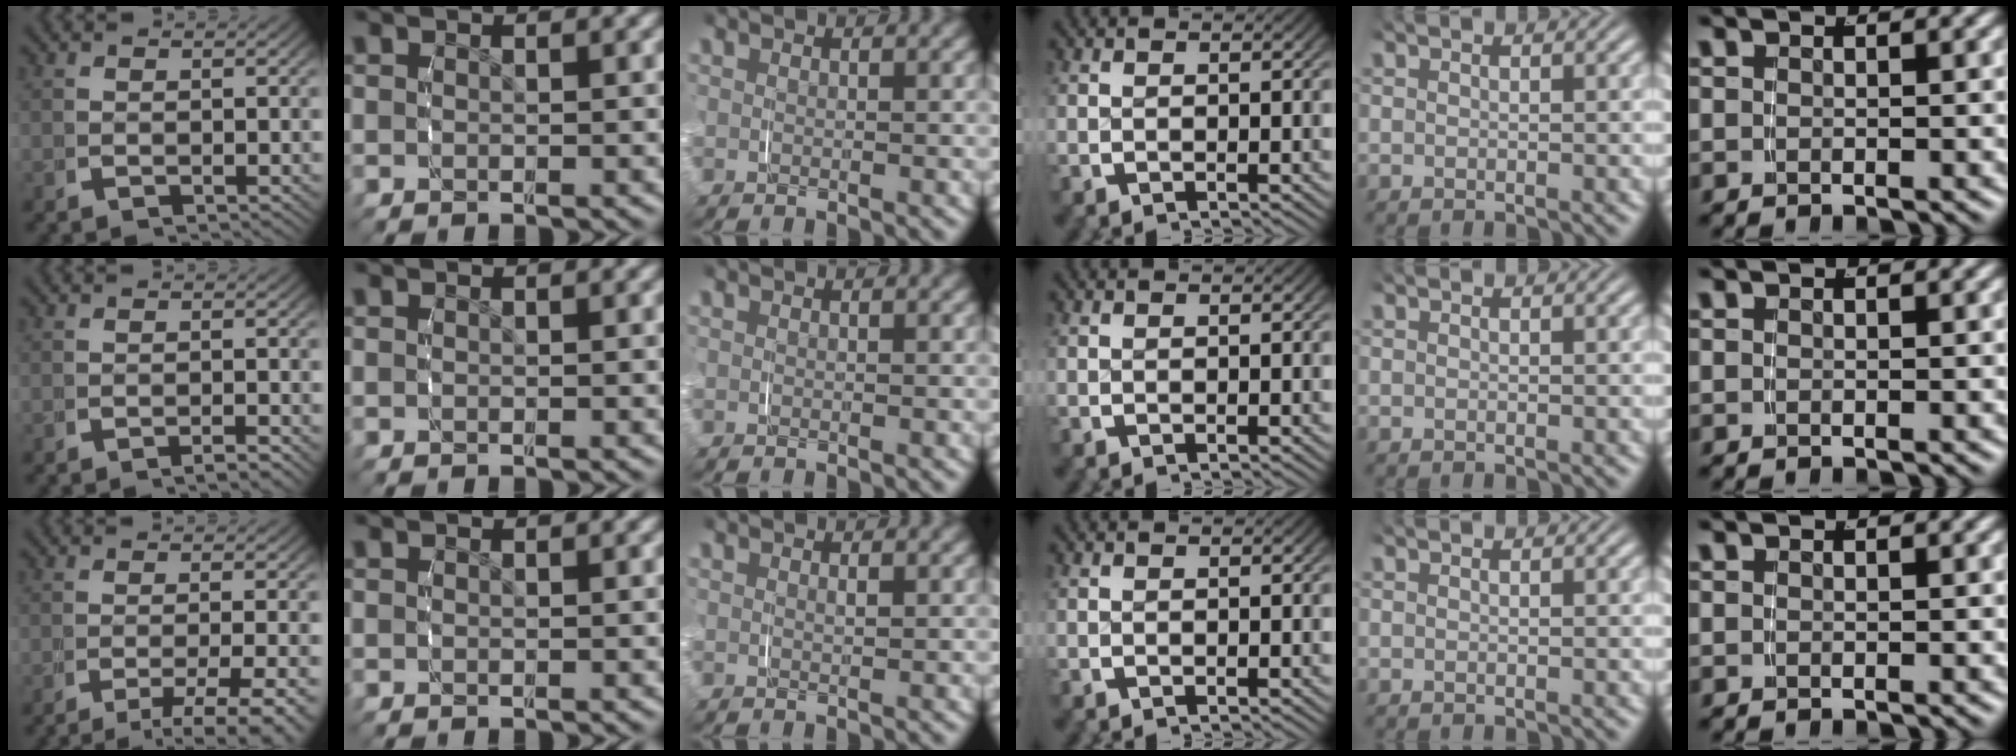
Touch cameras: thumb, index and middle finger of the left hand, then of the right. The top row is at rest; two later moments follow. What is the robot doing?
{"motion": "grasp_and_lifting", "object": "measuring cup"}